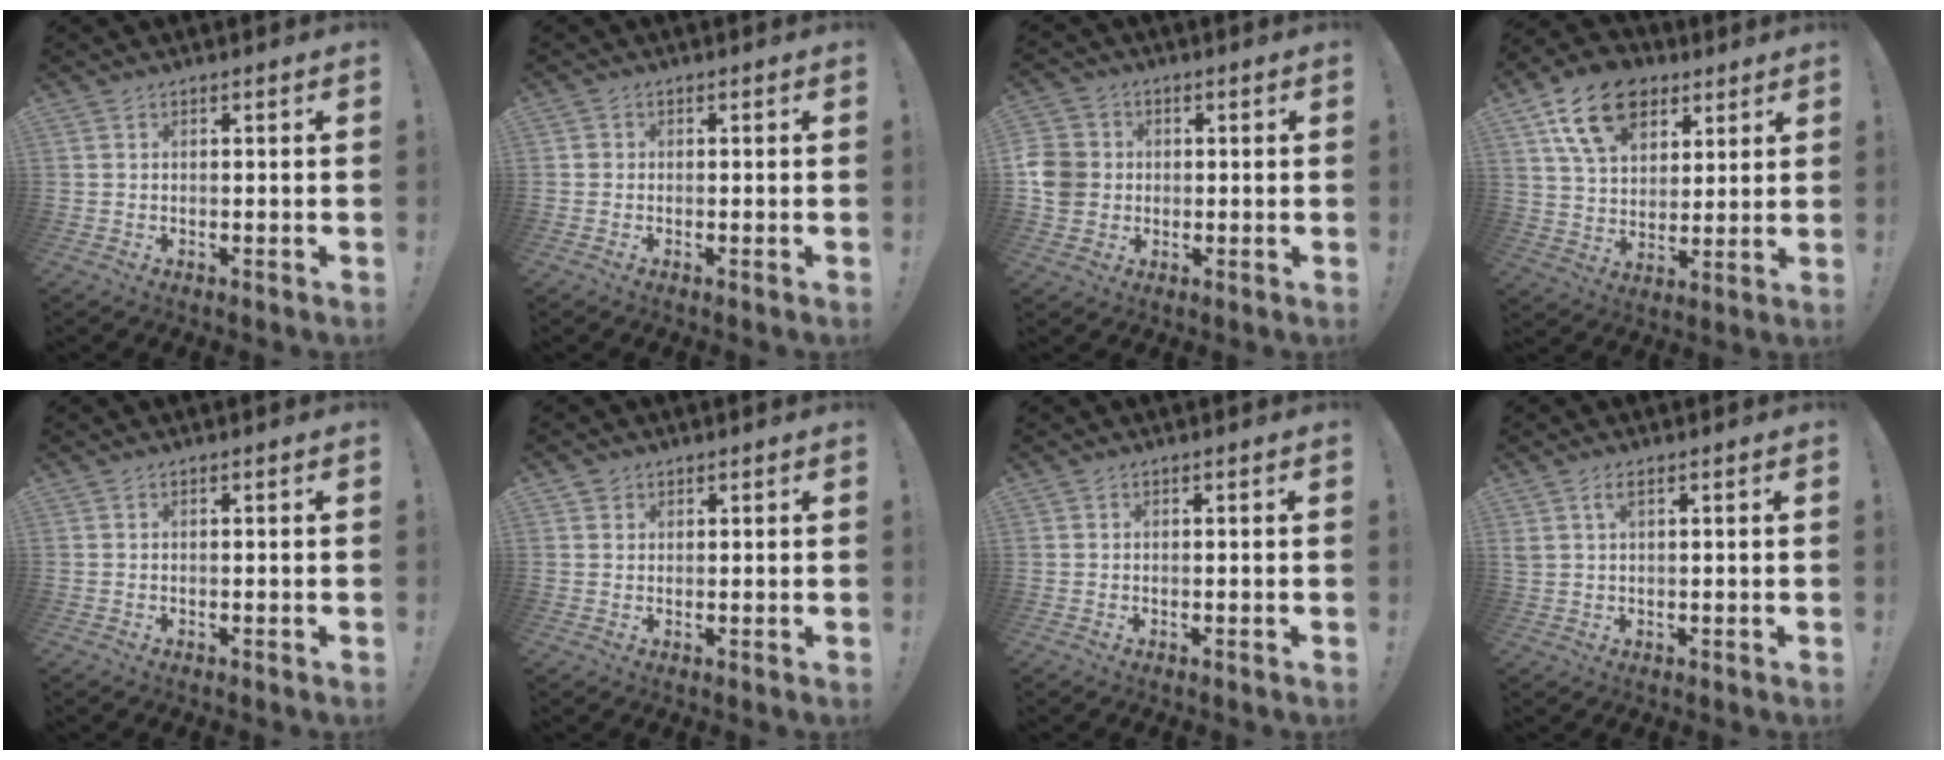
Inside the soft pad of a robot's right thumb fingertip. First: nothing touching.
{"total": 1.0, "force": [-0.5, 0.9, 0.2], "torque": [-0.009, 0.005, -0.007]}
{"total": 8.4, "force": [-0.5, 7.6, 3.5], "torque": [-0.083, 0.013, -0.006]}
{"total": 16.9, "force": [8.5, 11.5, 8.9], "torque": [-0.138, -0.033, 0.160]}
{"total": 0.0}
{"total": 1.7, "force": [0.9, 1.4, 0.1], "torque": [0.001, -0.001, 0.017]}
{"total": 0.0}
{"total": 2.9, "force": [1.3, 1.2, 2.3], "torque": [-0.045, 0.002, 0.023]}